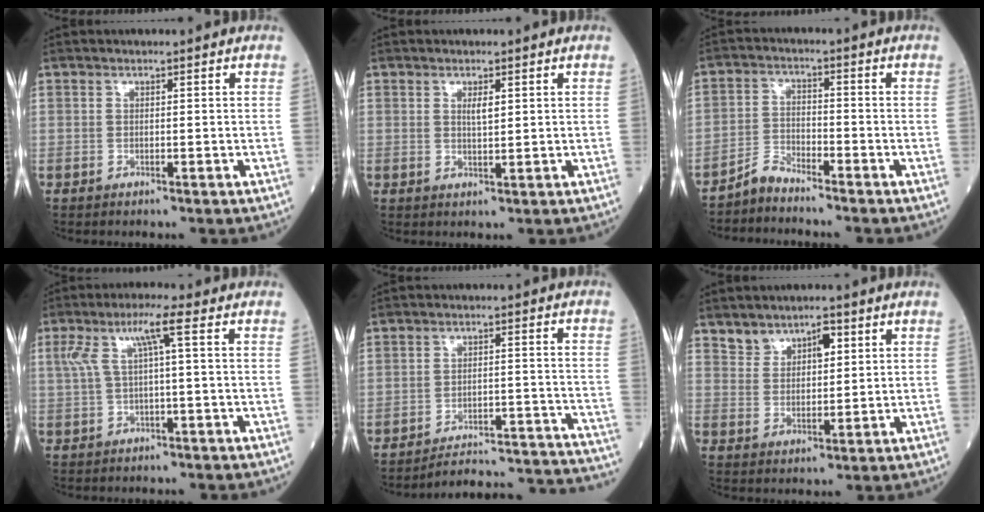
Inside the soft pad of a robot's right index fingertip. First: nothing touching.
{"total": 1.7, "force": [0.8, 0.3, 1.5], "torque": [-0.027, -0.003, 0.015]}
{"total": 3.2, "force": [-3.2, 0.2, 0.2], "torque": [-0.005, -0.012, -0.063]}
{"total": 5.3, "force": [1.3, -0.1, 5.1], "torque": [-0.106, 0.029, 0.033]}
{"total": 18.2, "force": [-18.1, -0.2, 2.0], "torque": [0.002, 0.016, -0.228]}
{"total": 5.0, "force": [3.3, 2.8, 2.6], "torque": [-0.041, 0.011, 0.062]}